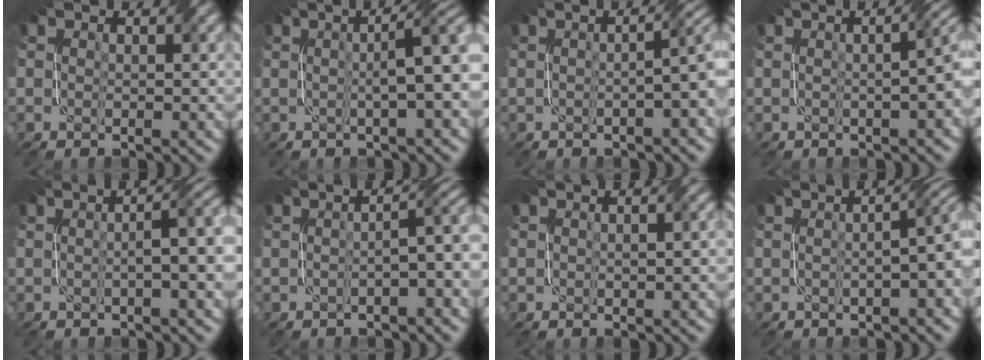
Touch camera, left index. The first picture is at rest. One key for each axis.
{"total": 6.1, "fx": 0.7, "fy": 1.5, "fz": 5.8, "tx": -0.053, "ty": 0.024, "tz": 0.005}
{"total": 4.7, "fx": -0.3, "fy": 1.6, "fz": 4.4, "tx": -0.033, "ty": 0.017, "tz": -0.007}
{"total": 6.2, "fx": 0.4, "fy": 2.9, "fz": 5.4, "tx": -0.019, "ty": 0.023, "tz": -0.006}
{"total": 4.8, "fx": -0.1, "fy": 1.2, "fz": 4.6, "tx": -0.052, "ty": 0.017, "tz": -0.002}
{"total": 4.2, "fx": -0.9, "fy": 1.0, "fz": 4.0, "tx": -0.052, "ty": 0.015, "tz": -0.016}
{"total": 1.7, "fx": 0.2, "fy": 0.8, "fz": 1.5, "tx": -0.015, "ty": 0.003, "tz": 0.005}
{"total": 5.4, "fx": -0.3, "fy": 1.9, "fz": 5.1, "tx": -0.039, "ty": 0.015, "tz": -0.005}